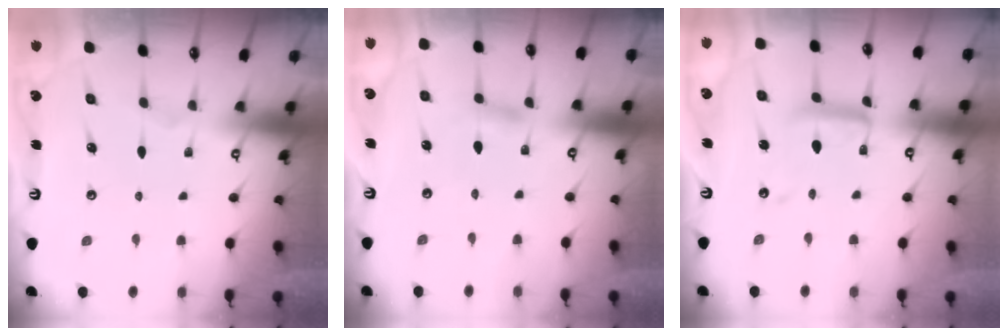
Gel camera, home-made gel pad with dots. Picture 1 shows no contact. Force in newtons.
{"total": 4.7, "press": 4.7, "slide": 0.4}
{"total": 12.3, "press": 12.2, "slide": 1.1}